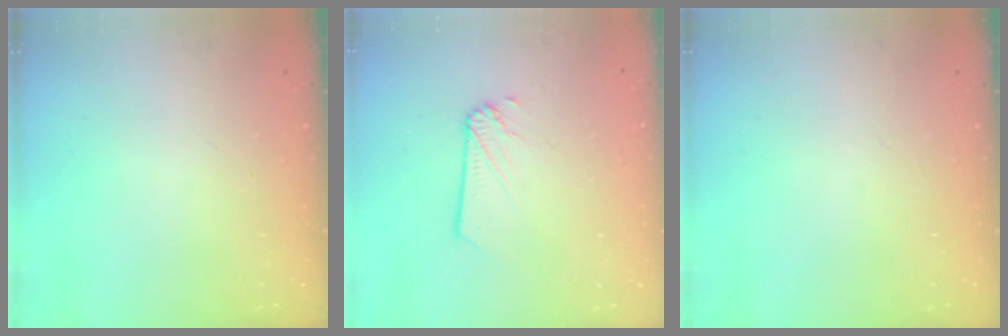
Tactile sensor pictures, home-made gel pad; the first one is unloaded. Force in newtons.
{"total": 2.1, "press": 2.1, "slide": 0.2}
{"total": 0.0}